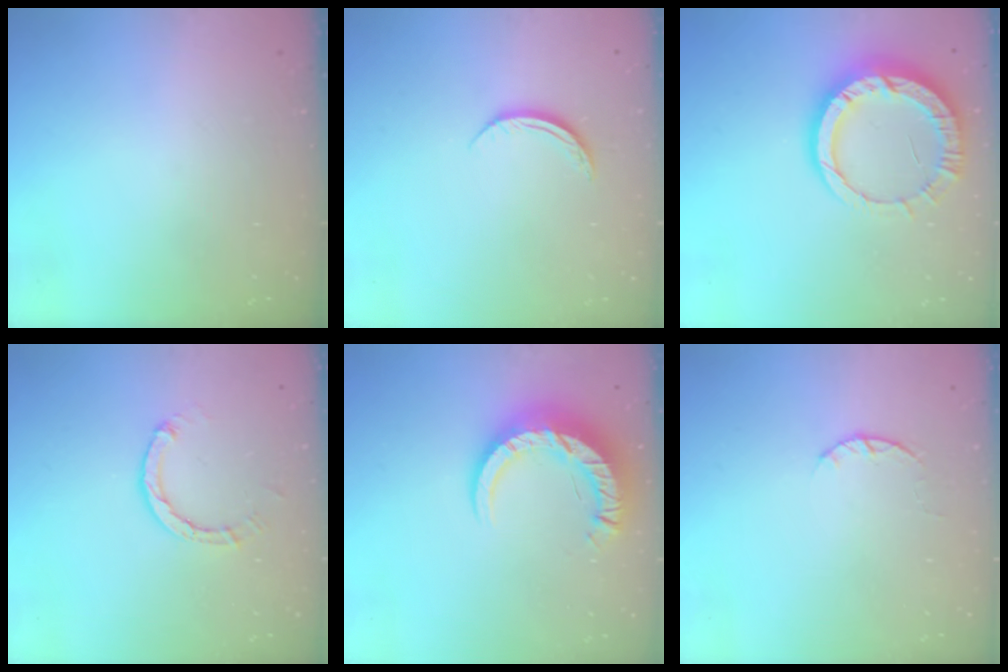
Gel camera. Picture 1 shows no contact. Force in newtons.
{"total": 6.1, "press": 6.1, "slide": 0.5}
{"total": 14.0, "press": 13.9, "slide": 1.4}
{"total": 3.0, "press": 3.0, "slide": 0.3}
{"total": 12.6, "press": 12.5, "slide": 1.3}
{"total": 2.3, "press": 2.3, "slide": 0.4}